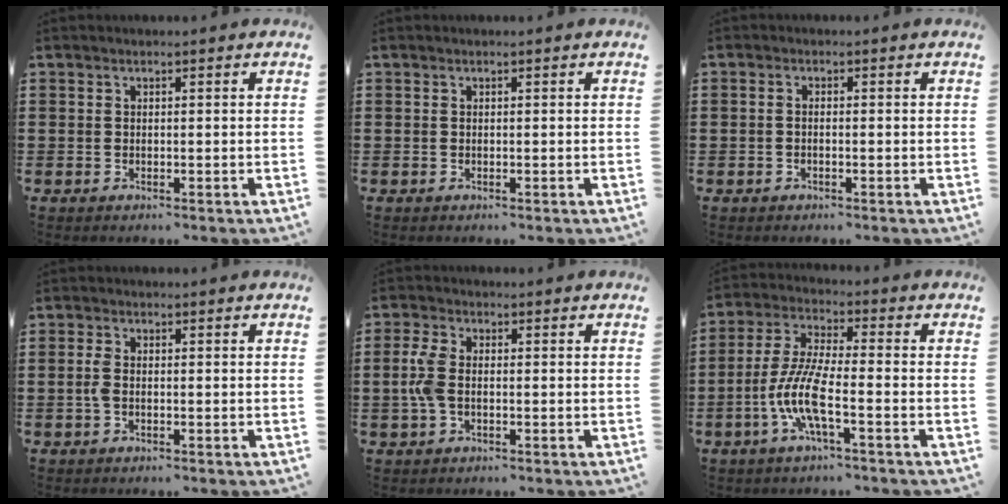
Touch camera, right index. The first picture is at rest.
{"total": 0.0}
{"total": 0.9, "force": [-0.8, 0.0, 0.5], "torque": [-0.010, -0.007, -0.014]}
{"total": 1.9, "force": [-0.4, 0.8, 1.7], "torque": [-0.047, -0.006, -0.012]}
{"total": 4.5, "force": [-0.5, 2.3, 3.8], "torque": [-0.108, -0.008, -0.018]}
{"total": 8.4, "force": [-3.4, 1.5, 7.5], "torque": [-0.179, -0.017, -0.074]}